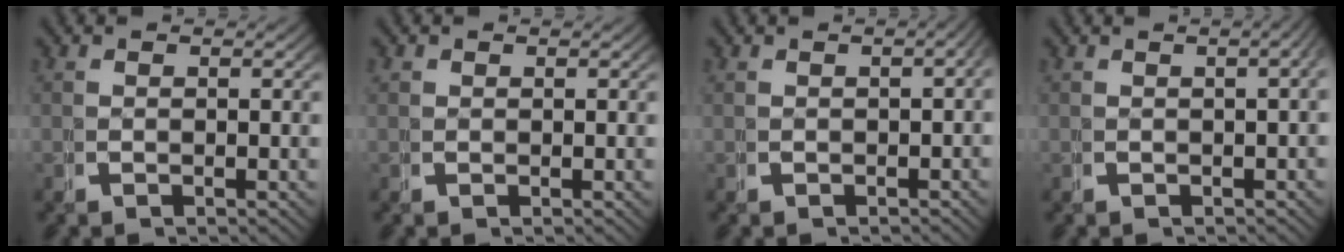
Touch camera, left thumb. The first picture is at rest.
{"total": 0.6, "force": [0.4, 0.4, 0.0], "torque": [-0.006, -0.007, 0.011]}
{"total": 1.6, "force": [-0.4, 0.7, 1.4], "torque": [-0.019, 0.000, -0.005]}
{"total": 3.2, "force": [0.0, 1.2, 2.9], "torque": [-0.031, 0.015, -0.002]}